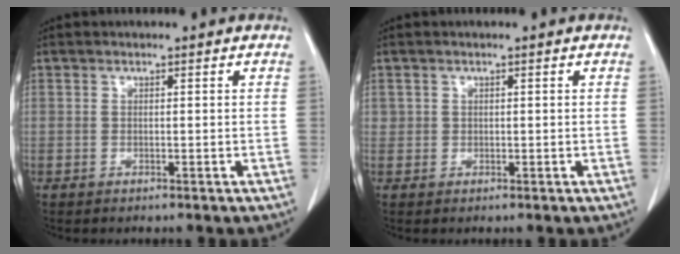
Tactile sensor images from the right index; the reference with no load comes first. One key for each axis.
{"total": 0.8, "fx": 0.2, "fy": 0.8, "fz": 0.1, "tx": 0.009, "ty": 0.002, "tz": 0.001}